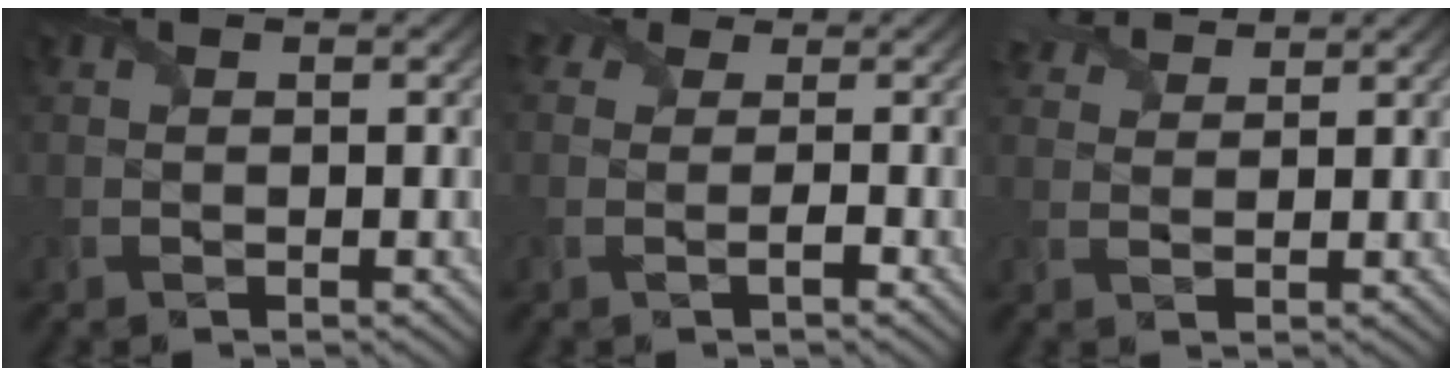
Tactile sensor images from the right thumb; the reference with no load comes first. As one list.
[{"total": 2.9, "force": [0.0, 2.1, 2.0], "torque": [-0.031, 0.003, -0.009]}, {"total": 3.9, "force": [3.5, 1.1, 1.3], "torque": [-0.039, 0.013, 0.067]}]